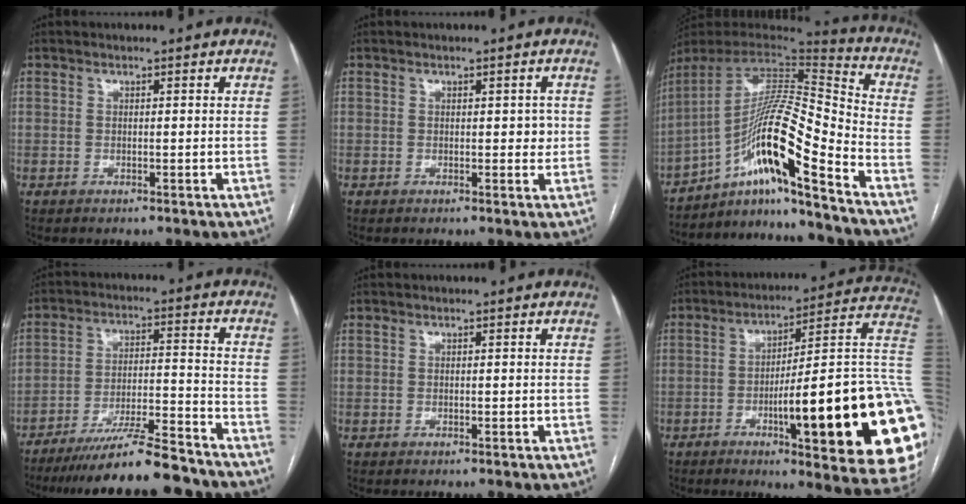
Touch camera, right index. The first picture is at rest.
{"total": 2.3, "force": [0.3, 1.2, 1.9], "torque": [-0.022, 0.007, 0.004]}
{"total": 17.1, "force": [-10.0, -0.2, 13.9], "torque": [-0.253, 0.015, -0.176]}
{"total": 14.8, "force": [-13.2, 0.5, 6.7], "torque": [-0.102, 0.001, -0.213]}
{"total": 0.0}
{"total": 30.5, "force": [-5.6, 3.9, 29.7], "torque": [-0.282, 0.006, -0.078]}